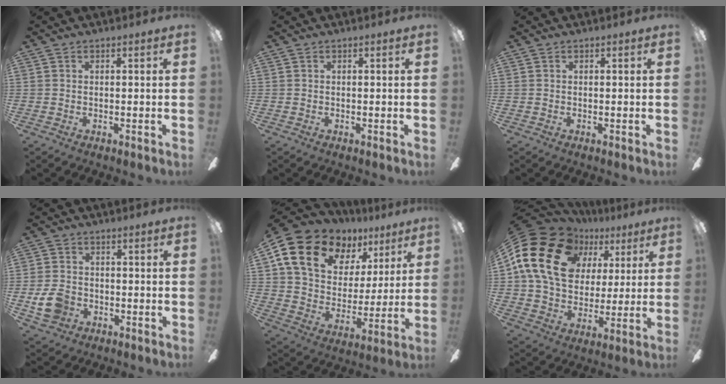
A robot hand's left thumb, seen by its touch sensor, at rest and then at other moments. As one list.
[{"total": 0.0}, {"total": 0.0}, {"total": 7.0, "force": [-2.1, 5.7, 3.6], "torque": [-0.085, 0.011, -0.040]}, {"total": 18.3, "force": [10.9, 12.1, 8.4], "torque": [-0.152, -0.049, 0.204]}, {"total": 22.2, "force": [7.2, 17.7, 11.3], "torque": [-0.216, -0.023, 0.136]}]